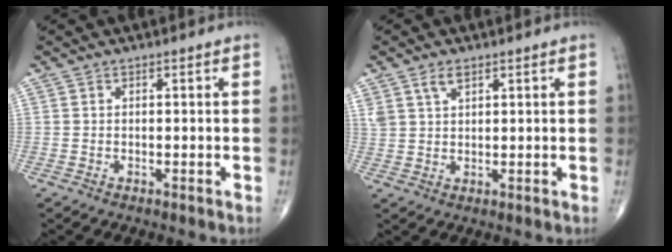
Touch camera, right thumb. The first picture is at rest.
{"total": 3.8, "force": [2.4, 1.9, 2.2], "torque": [-0.043, -0.005, 0.051]}